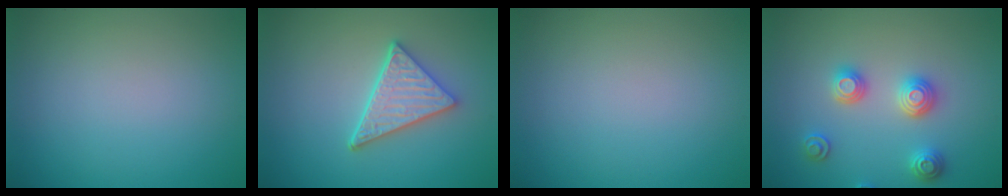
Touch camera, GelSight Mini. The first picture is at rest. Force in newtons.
{"total": 4.6, "press": 3.7, "slide": 2.7}
{"total": 0.0}
{"total": 3.1, "press": 3.0, "slide": 0.4}